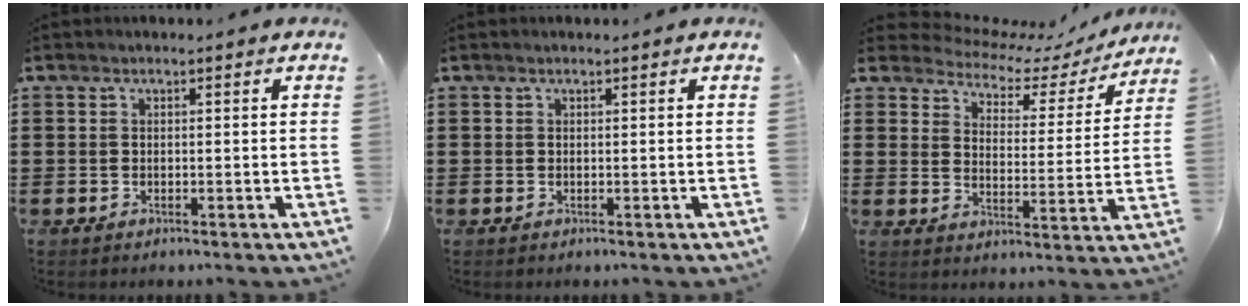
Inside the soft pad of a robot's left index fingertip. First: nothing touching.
{"total": 0.0}
{"total": 5.0, "force": [4.7, 1.5, 0.9], "torque": [-0.040, -0.036, 0.076]}